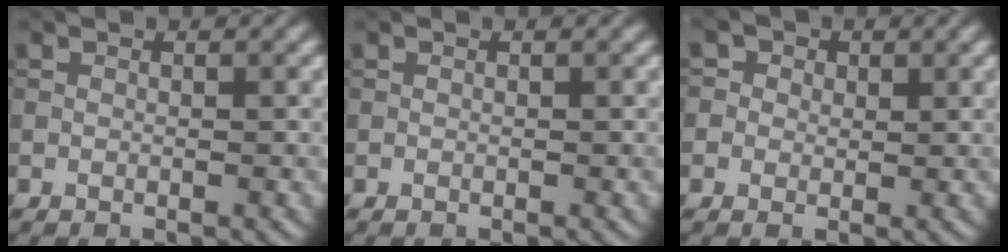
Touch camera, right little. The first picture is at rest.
{"total": 0.0}
{"total": 1.3, "force": [0.5, 1.2, 0.0], "torque": [0.009, -0.002, -0.017]}